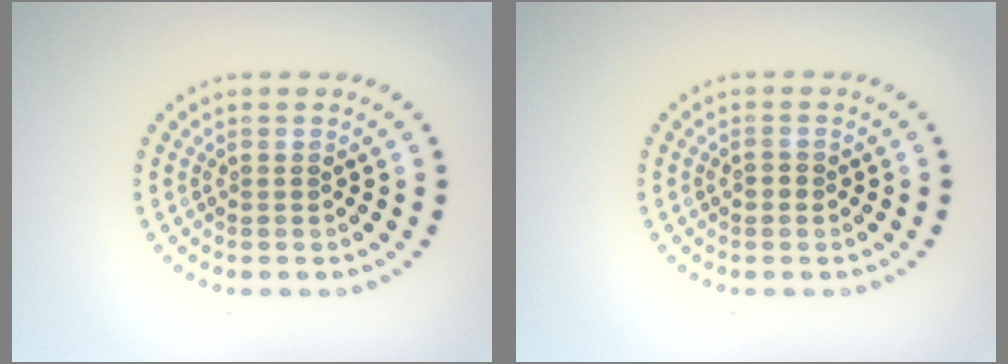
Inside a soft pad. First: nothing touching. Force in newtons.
{"total": 0.8, "press": 0.8, "slide": 0.1}